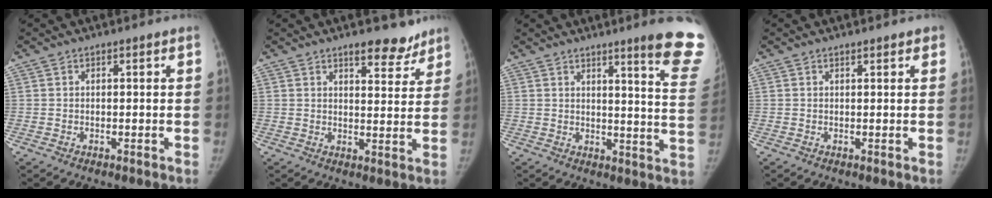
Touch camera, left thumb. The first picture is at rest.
{"total": 6.7, "force": [5.2, 2.8, 3.1], "torque": [-0.008, -0.032, 0.072]}
{"total": 14.0, "force": [10.2, 0.2, 9.6], "torque": [-0.094, -0.081, 0.112]}
{"total": 1.1, "force": [0.9, 0.4, 0.5], "torque": [-0.002, -0.001, 0.009]}